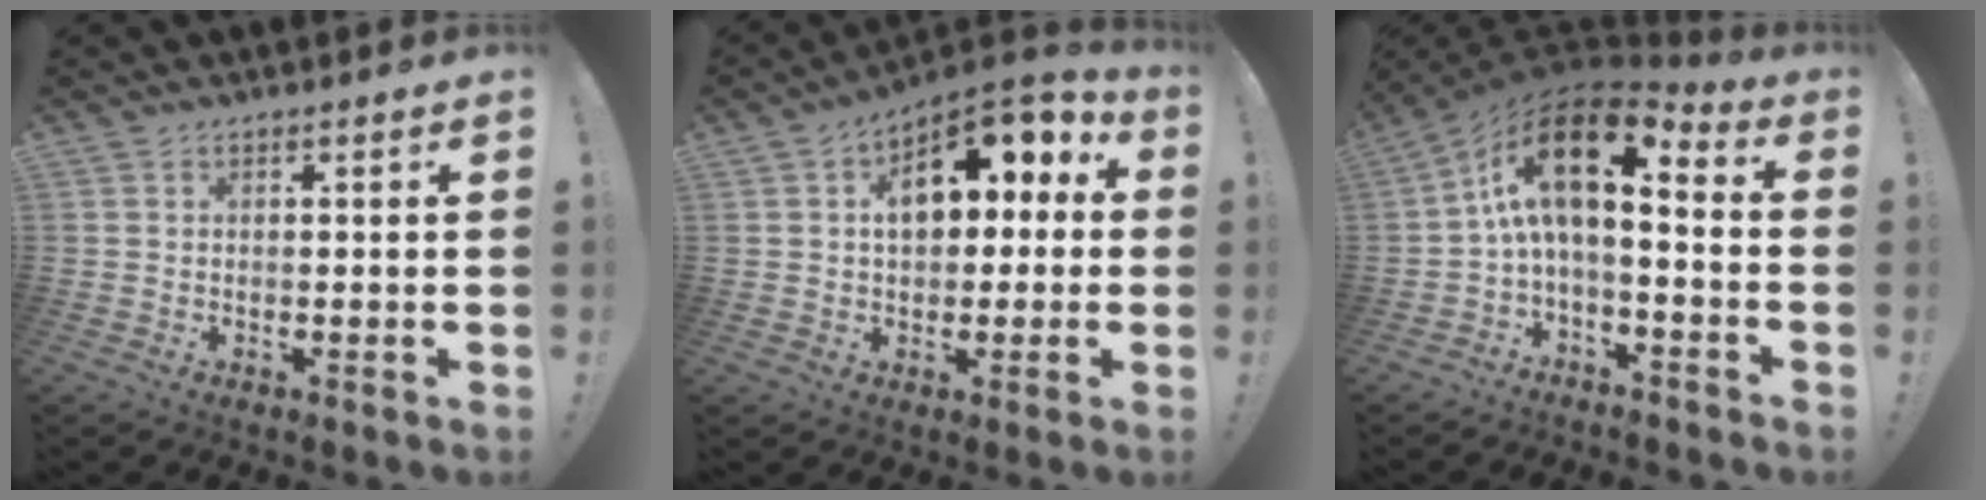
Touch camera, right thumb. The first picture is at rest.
{"total": 13.2, "force": [4.1, 8.6, 9.1], "torque": [-0.113, -0.019, 0.071]}
{"total": 14.3, "force": [3.3, 5.6, 12.8], "torque": [-0.218, -0.026, 0.054]}